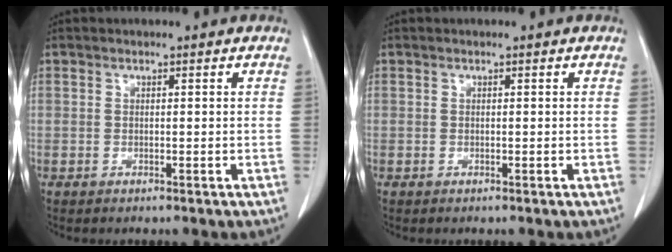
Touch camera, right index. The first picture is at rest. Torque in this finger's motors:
{"motor_torque": [0.00, 0.00, 0.00, 0.00]}